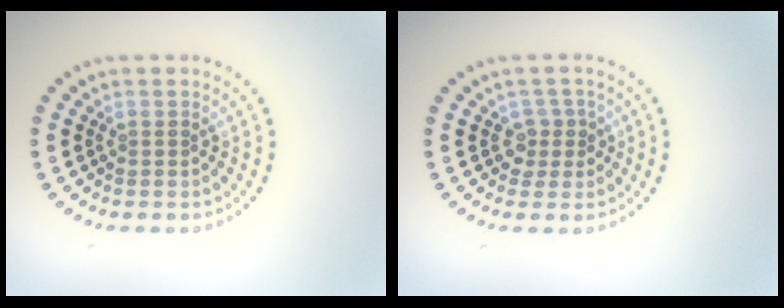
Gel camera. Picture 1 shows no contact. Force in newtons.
{"total": 1.9, "press": 1.4, "slide": 1.2}